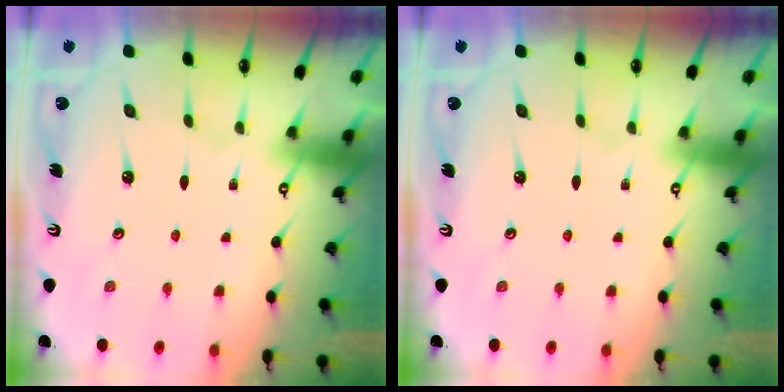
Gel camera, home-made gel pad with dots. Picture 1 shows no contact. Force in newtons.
{"total": 0.0}